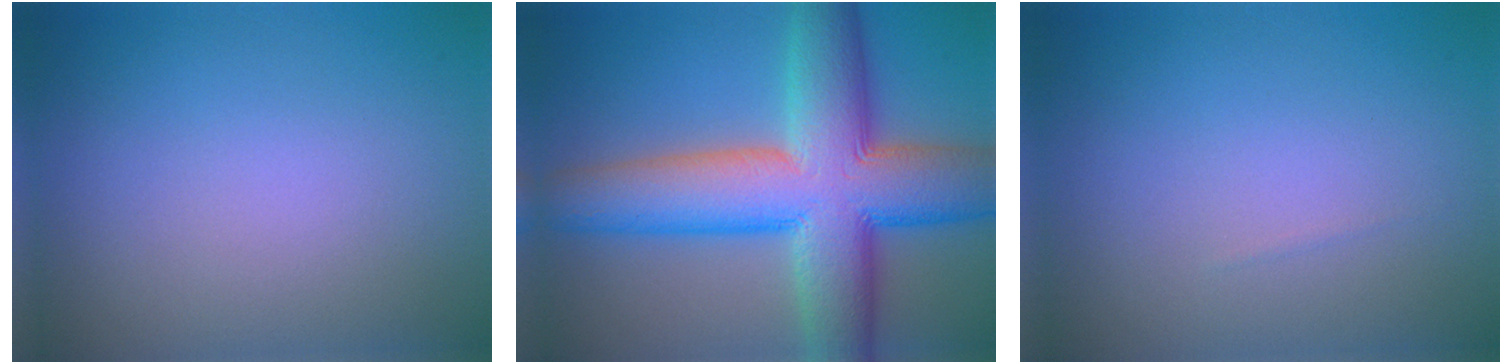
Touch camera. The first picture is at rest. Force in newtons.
{"total": 13.0, "press": 13.0, "slide": 0.2}
{"total": 0.0}